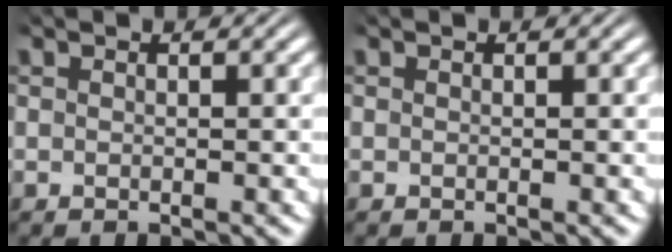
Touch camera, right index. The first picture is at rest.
{"total": 0.0}